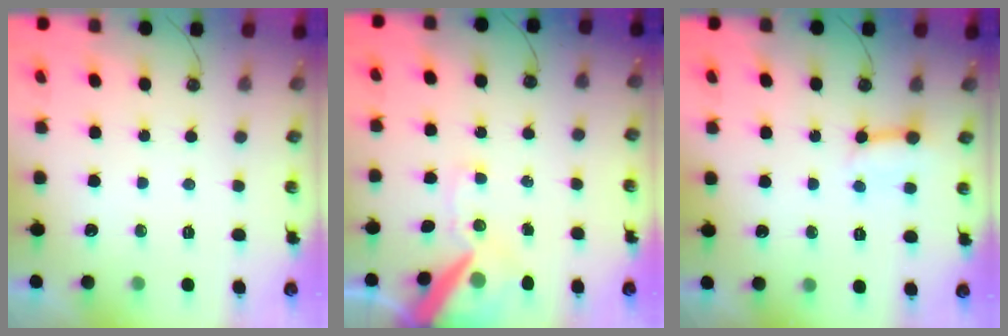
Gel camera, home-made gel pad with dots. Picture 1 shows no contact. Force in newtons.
{"total": 13.9, "press": 13.7, "slide": 2.2}
{"total": 5.1, "press": 5.1, "slide": 0.6}